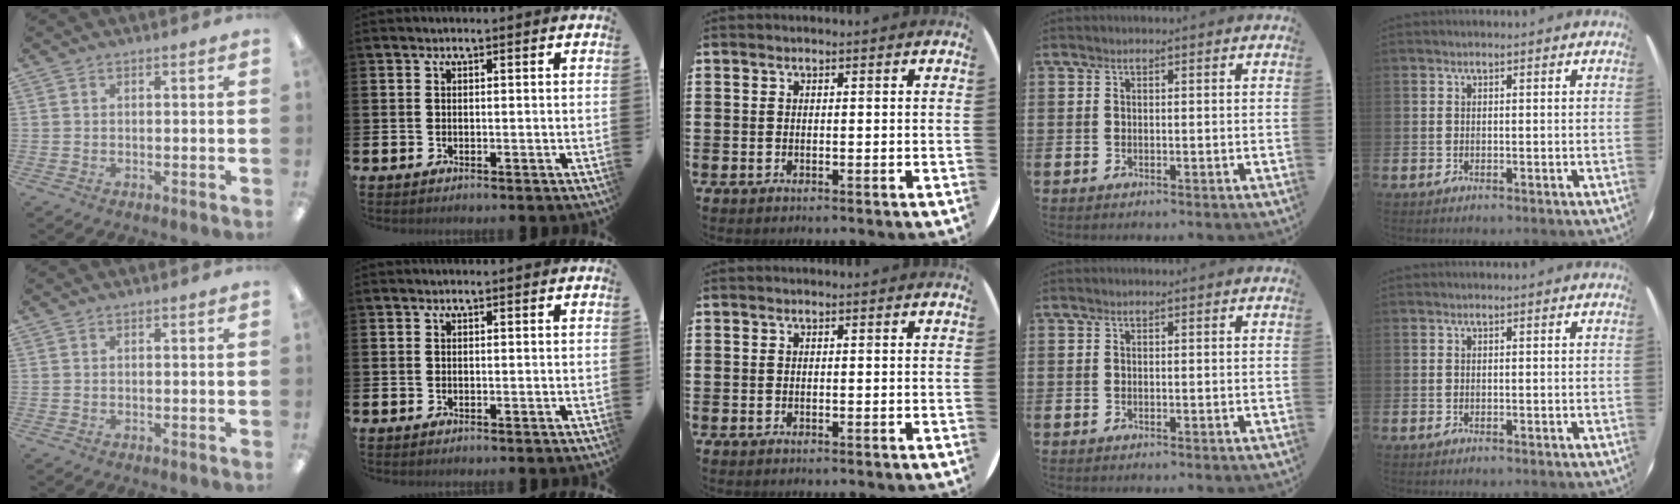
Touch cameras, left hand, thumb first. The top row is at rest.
{}